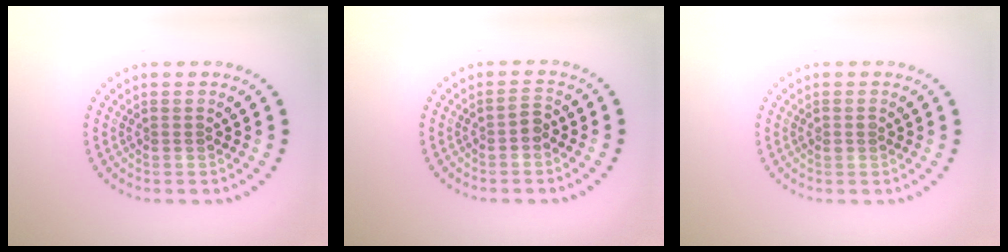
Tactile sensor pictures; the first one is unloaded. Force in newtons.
{"total": 1.0, "press": 0.9, "slide": 0.4}
{"total": 1.0, "press": 1.0, "slide": 0.1}